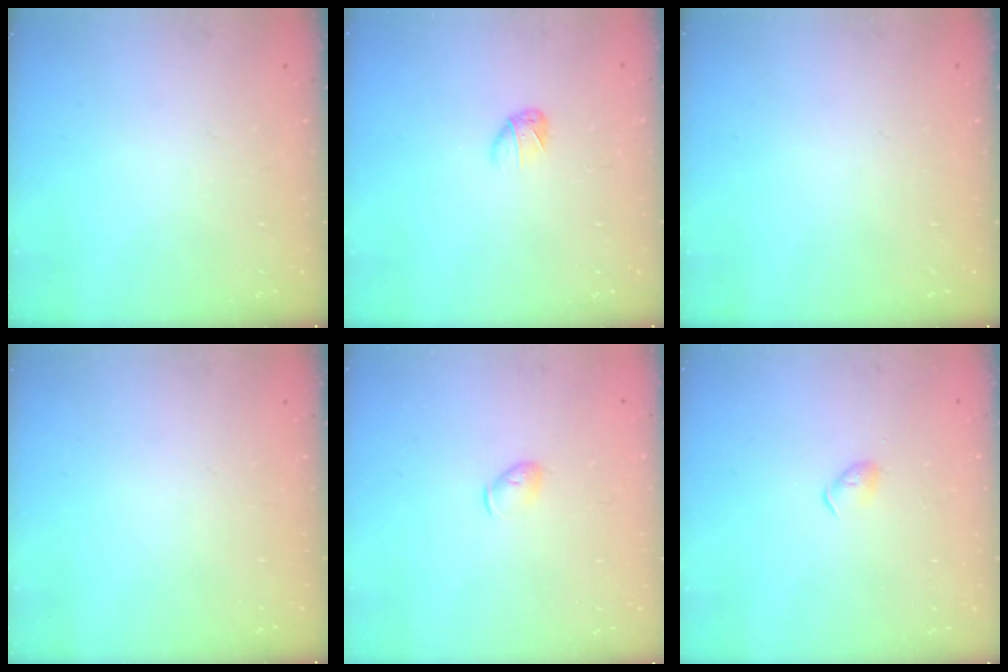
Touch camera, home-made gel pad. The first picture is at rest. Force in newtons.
{"total": 3.2, "press": 3.2, "slide": 0.7}
{"total": 0.0}
{"total": 0.0}
{"total": 4.3, "press": 4.2, "slide": 0.9}
{"total": 3.0, "press": 2.9, "slide": 0.6}